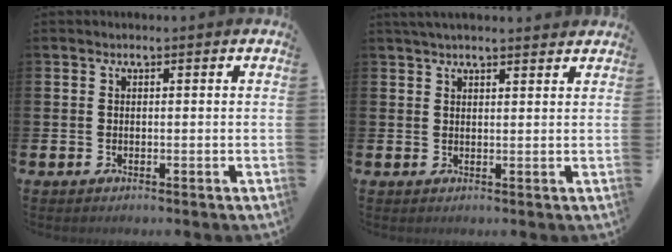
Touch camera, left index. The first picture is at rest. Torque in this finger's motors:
{"motor_torque": [0.85, -1.29, 0.04, 0.21]}